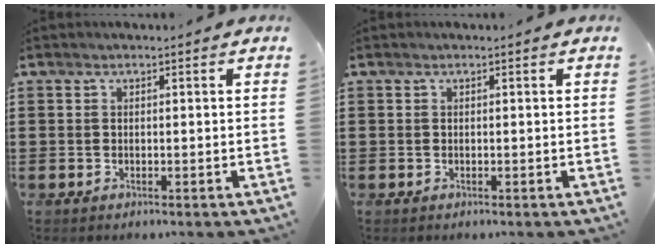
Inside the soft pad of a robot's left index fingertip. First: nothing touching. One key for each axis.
{"total": 0.0}